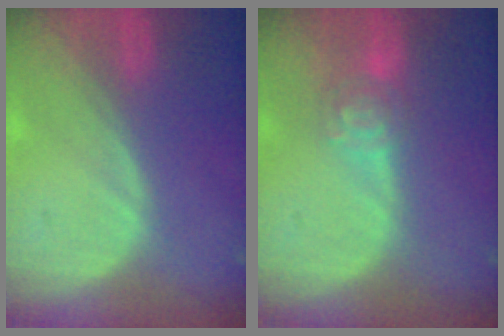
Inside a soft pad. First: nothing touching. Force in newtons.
{"total": 4.7, "press": 4.2, "slide": 2.2}